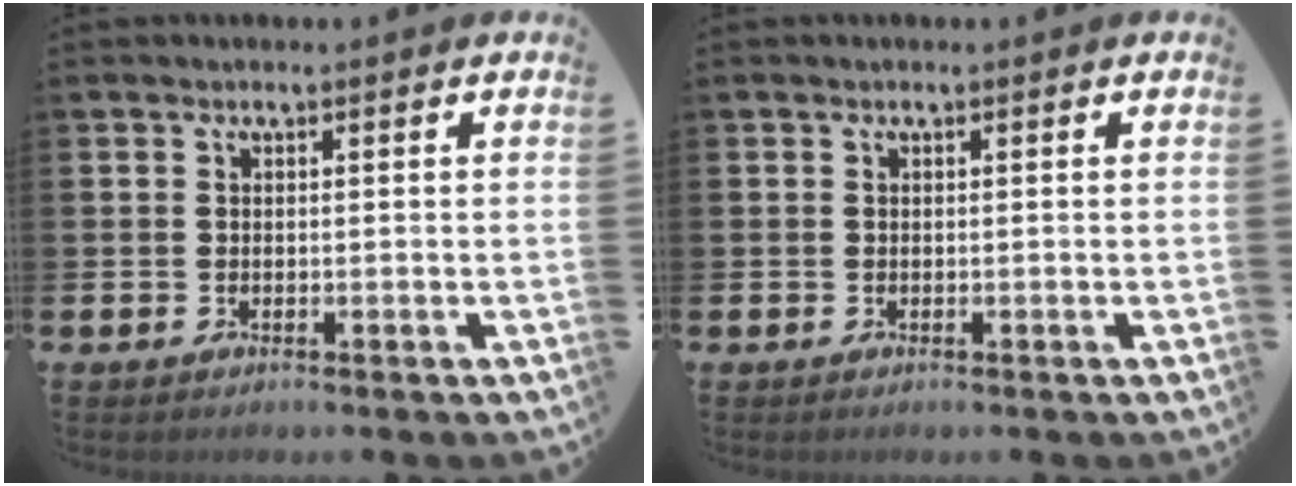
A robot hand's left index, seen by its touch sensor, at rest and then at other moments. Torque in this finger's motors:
{"motor_torque": [-0.05, 0.02, 0.01, 0.01]}